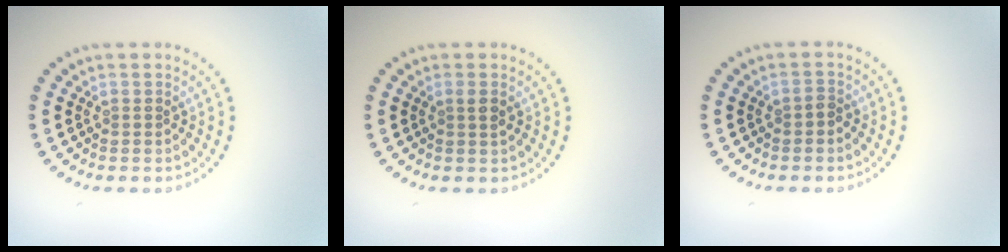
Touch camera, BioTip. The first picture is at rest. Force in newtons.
{"total": 1.0, "press": 0.8, "slide": 0.5}
{"total": 0.8, "press": 0.7, "slide": 0.4}